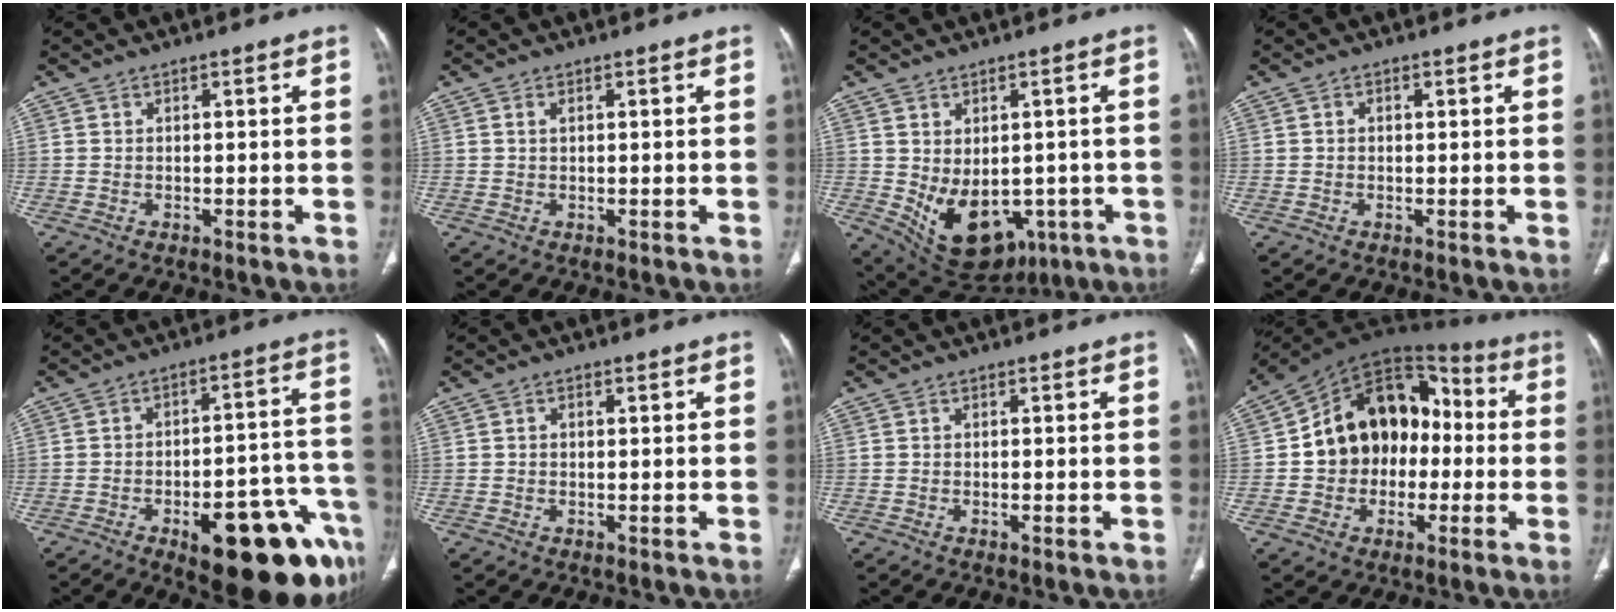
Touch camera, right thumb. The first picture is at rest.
{"total": 0.8, "force": [0.3, 0.4, 0.6], "torque": [-0.016, 0.003, 0.007]}
{"total": 14.4, "force": [-3.4, 9.9, 9.8], "torque": [-0.130, 0.000, -0.016]}
{"total": 0.7, "force": [0.2, 0.5, 0.5], "torque": [-0.007, 0.000, 0.002]}
{"total": 21.7, "force": [-11.2, 7.7, 17.0], "torque": [-0.145, 0.069, -0.141]}
{"total": 1.0, "force": [0.3, 0.7, 0.7], "torque": [-0.011, 0.001, 0.004]}
{"total": 0.5, "force": [-0.2, 0.2, 0.5], "torque": [-0.012, -0.002, -0.003]}
{"total": 18.0, "force": [-0.9, 13.9, 11.5], "torque": [-0.132, 0.049, -0.019]}